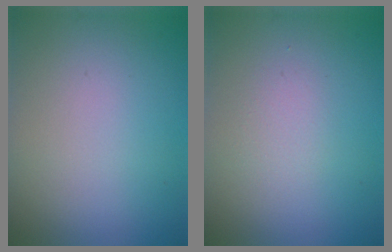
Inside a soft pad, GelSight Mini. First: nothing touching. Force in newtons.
{"total": 1.1, "press": 1.1, "slide": 0.0}